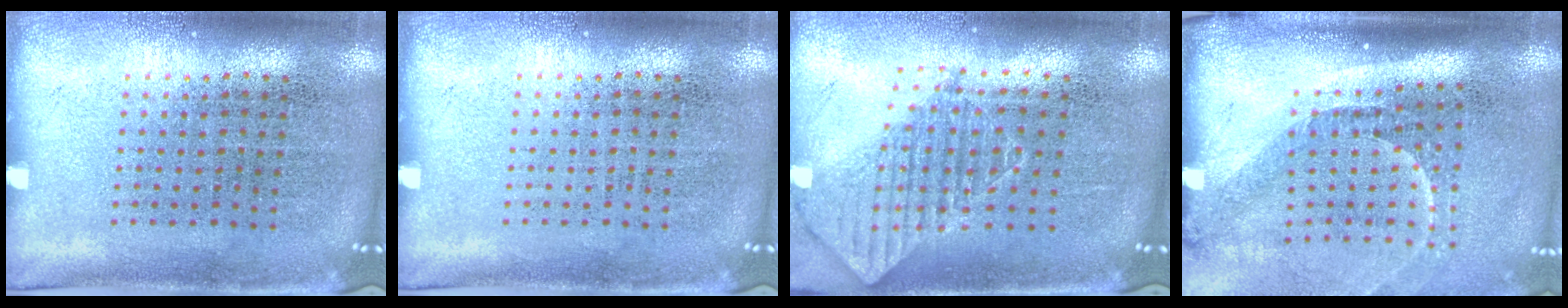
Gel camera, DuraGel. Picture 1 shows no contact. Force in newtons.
{"total": 0.0}
{"total": 1.2, "press": 1.1, "slide": 0.6}
{"total": 2.2, "press": 1.5, "slide": 1.6}